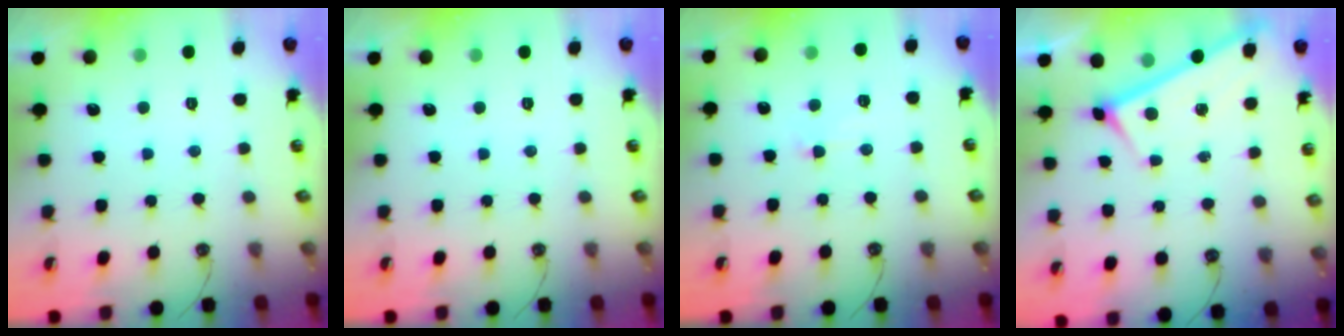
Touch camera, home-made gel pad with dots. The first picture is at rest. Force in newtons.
{"total": 0.0}
{"total": 0.6, "press": 0.3, "slide": 0.5}
{"total": 3.4, "press": 3.4, "slide": 0.4}